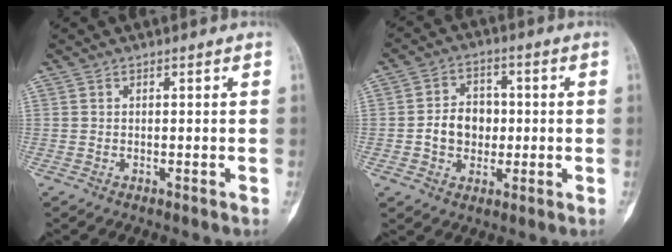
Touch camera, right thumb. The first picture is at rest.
{"total": 7.8, "force": [-0.6, 6.3, 4.6], "torque": [-0.041, 0.018, -0.014]}